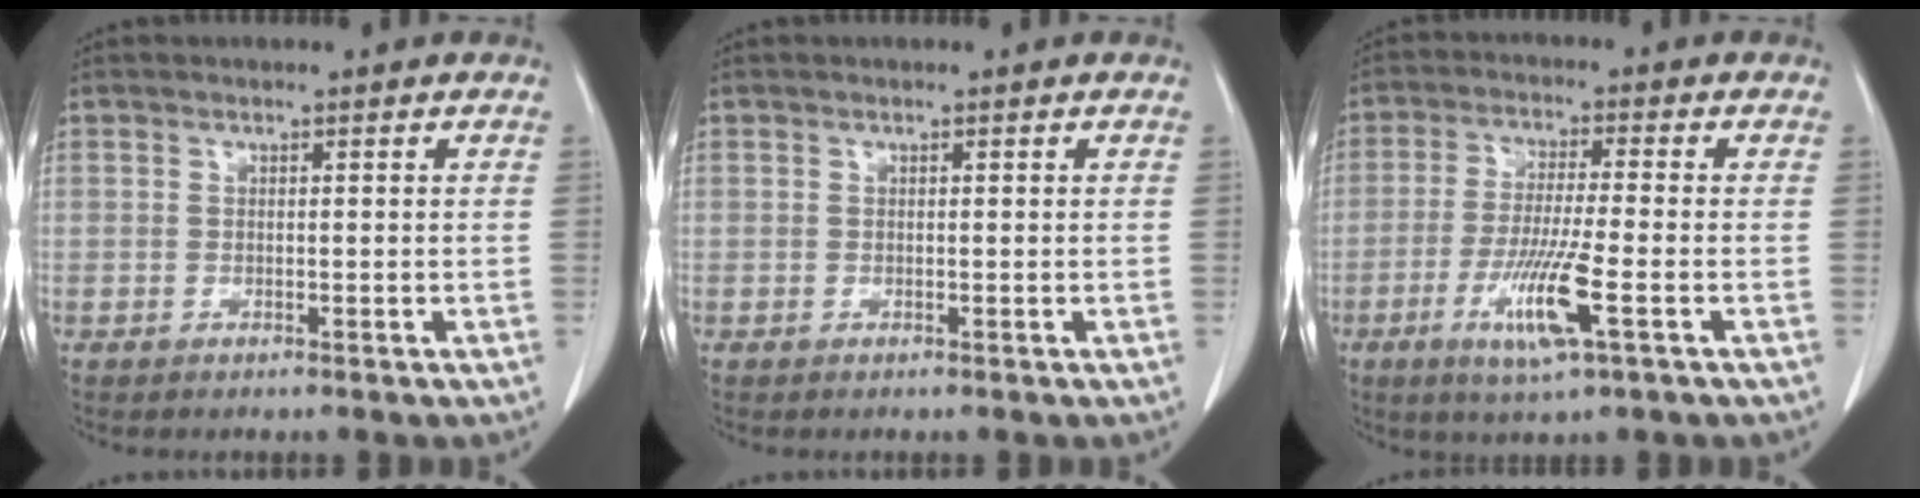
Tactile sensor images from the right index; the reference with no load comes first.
{"total": 0.0}
{"total": 9.6, "force": [-3.6, 0.2, 8.8], "torque": [-0.172, -0.019, -0.068]}